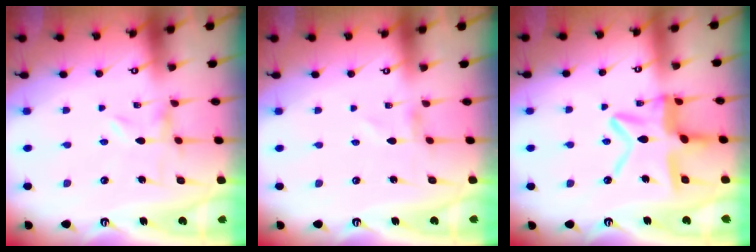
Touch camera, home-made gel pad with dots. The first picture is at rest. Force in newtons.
{"total": 1.0, "press": 1.0, "slide": 0.1}
{"total": 13.8, "press": 13.8, "slide": 1.4}